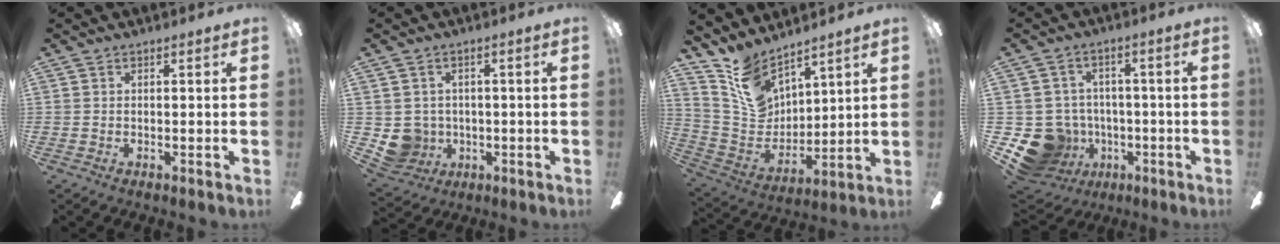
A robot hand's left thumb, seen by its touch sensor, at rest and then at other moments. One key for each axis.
{"total": 4.5, "fx": 0.6, "fy": 4.4, "fz": 0.8, "tx": -0.025, "ty": 0.001, "tz": 0.014}
{"total": 13.2, "fx": 9.8, "fy": 7.3, "fz": 4.9, "tx": -0.114, "ty": -0.058, "tz": 0.195}
{"total": 13.5, "fx": -5.1, "fy": 11.5, "fz": 5.1, "tx": -0.133, "ty": 0.030, "tz": -0.078}